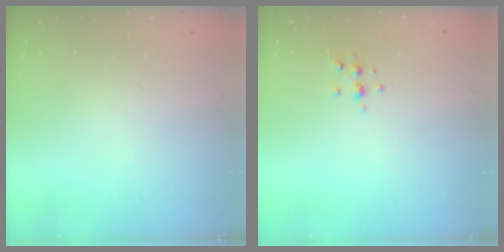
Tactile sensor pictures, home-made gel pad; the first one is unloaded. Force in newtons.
{"total": 6.2, "press": 6.1, "slide": 0.8}